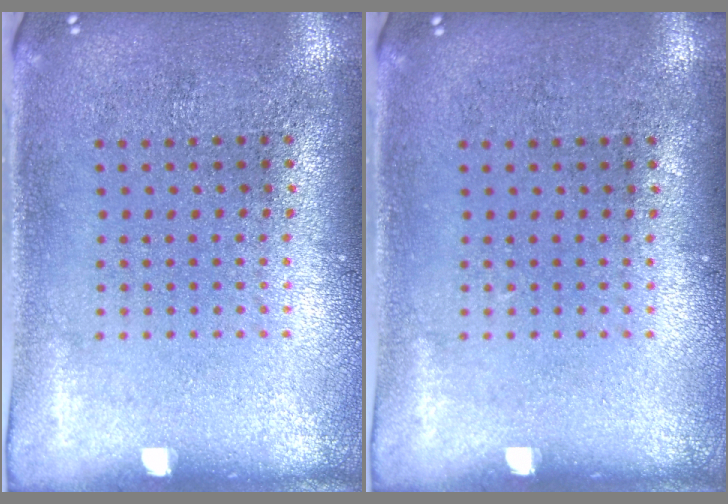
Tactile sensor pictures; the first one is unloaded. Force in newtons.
{"total": 0.0}